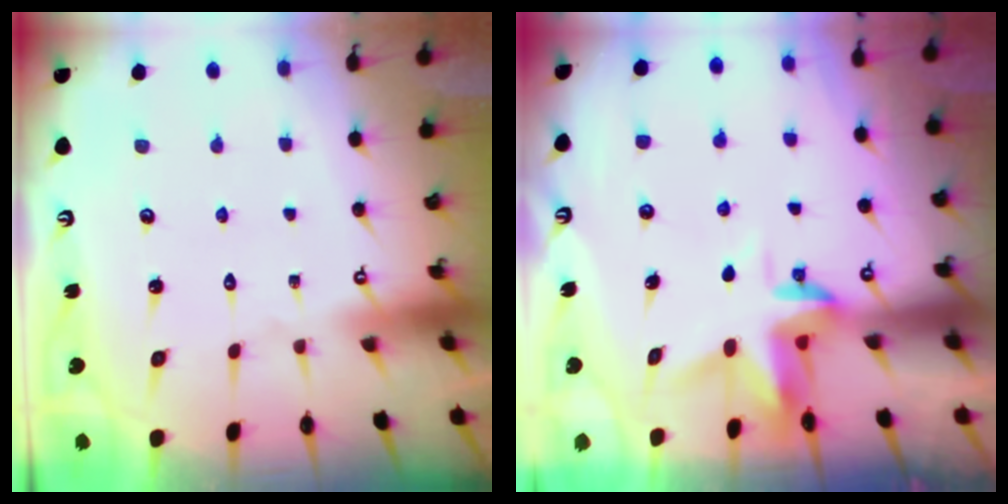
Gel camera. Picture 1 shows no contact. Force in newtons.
{"total": 3.3, "press": 3.2, "slide": 0.5}